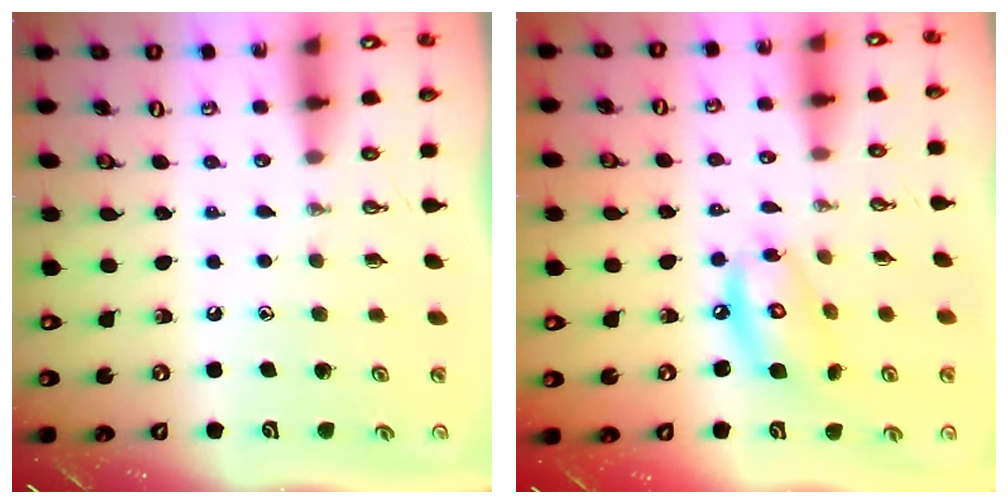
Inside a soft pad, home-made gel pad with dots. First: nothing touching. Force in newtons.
{"total": 11.0, "press": 11.0, "slide": 1.0}